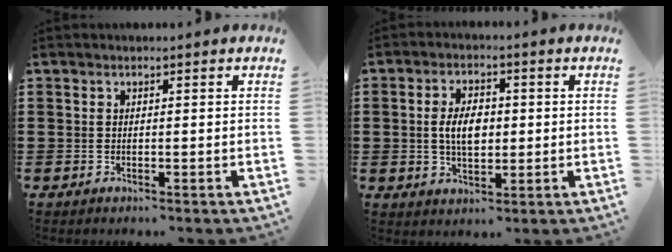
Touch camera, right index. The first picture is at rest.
{"total": 5.5, "force": [0.1, 3.0, 4.6], "torque": [-0.092, 0.004, -0.004]}